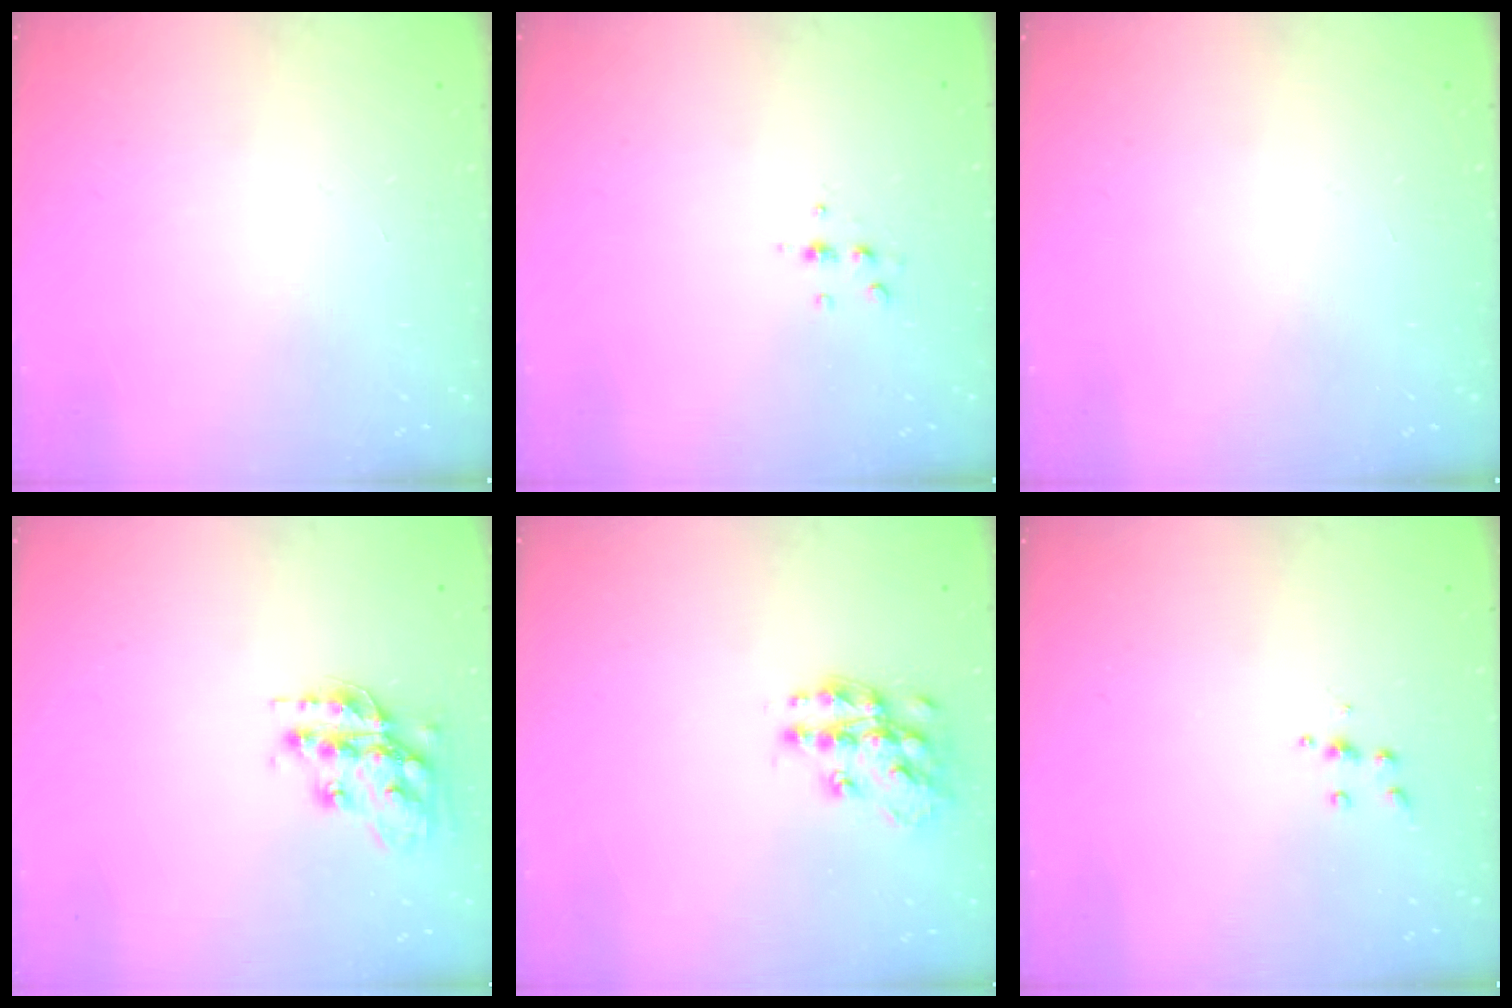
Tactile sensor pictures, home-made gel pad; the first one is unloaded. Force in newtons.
{"total": 4.7, "press": 4.6, "slide": 1.0}
{"total": 0.0}
{"total": 15.4, "press": 15.4, "slide": 1.0}
{"total": 13.2, "press": 13.1, "slide": 0.9}
{"total": 3.9, "press": 3.8, "slide": 0.4}